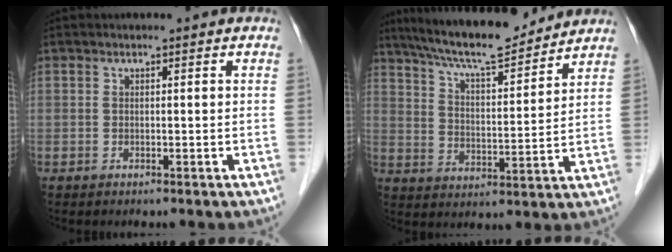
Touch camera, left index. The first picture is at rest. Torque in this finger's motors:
{"motor_torque": [0.49, -0.38, 0.54, 0.15]}